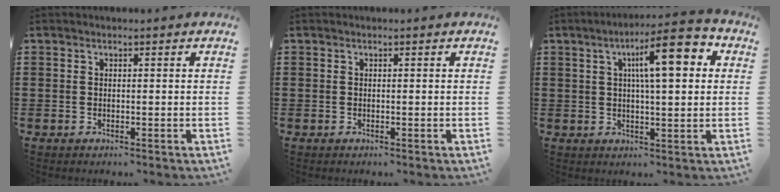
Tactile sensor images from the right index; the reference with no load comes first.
{"total": 0.0}
{"total": 9.9, "force": [3.0, 2.3, 9.2], "torque": [-0.150, -0.002, 0.040]}